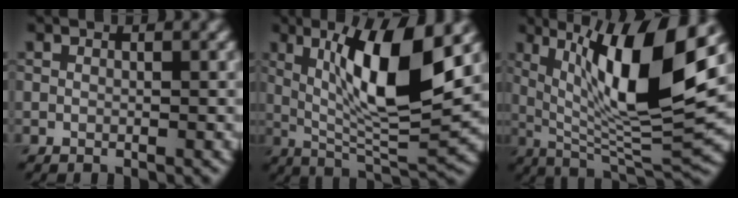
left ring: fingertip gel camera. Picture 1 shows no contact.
{"total": 10.2, "force": [2.8, 2.2, 9.6], "torque": [-0.152, -0.013, 0.056]}
{"total": 13.0, "force": [3.9, 3.0, 12.0], "torque": [-0.193, -0.005, 0.074]}